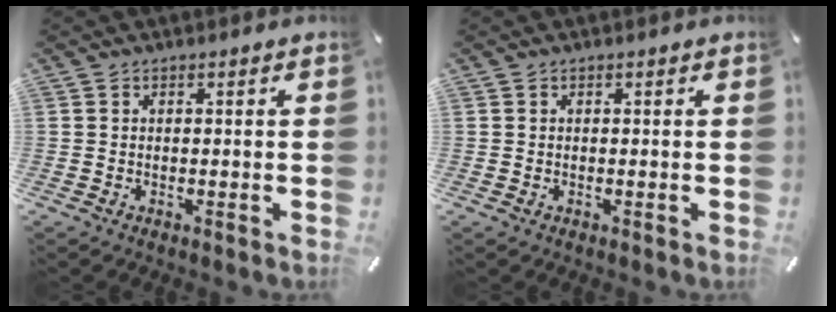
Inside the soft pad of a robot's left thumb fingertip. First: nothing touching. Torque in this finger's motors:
{"motor_torque": [0.08, 0.09, 0.11, 0.04, 0.00]}